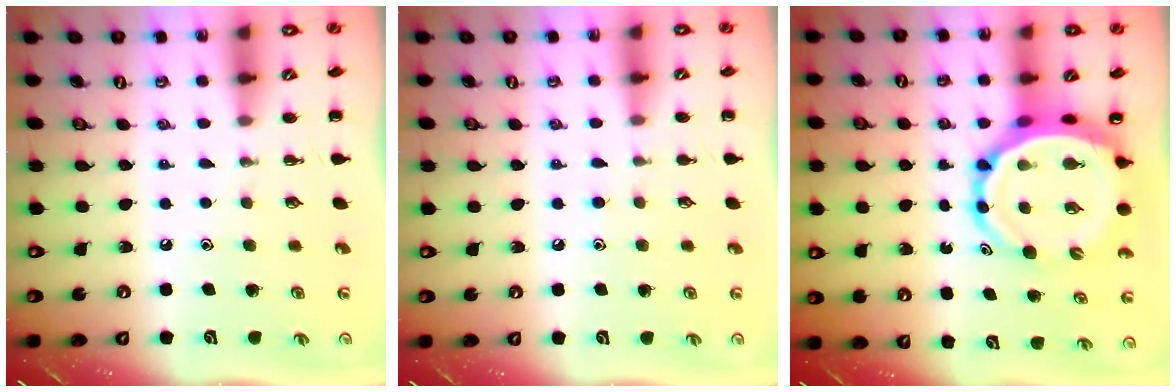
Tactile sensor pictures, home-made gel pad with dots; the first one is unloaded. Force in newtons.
{"total": 5.9, "press": 5.4, "slide": 2.3}
{"total": 11.8, "press": 11.3, "slide": 3.3}